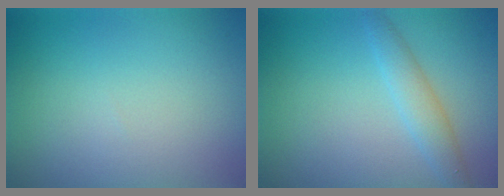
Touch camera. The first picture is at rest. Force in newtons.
{"total": 2.3, "press": 2.3, "slide": 0.0}